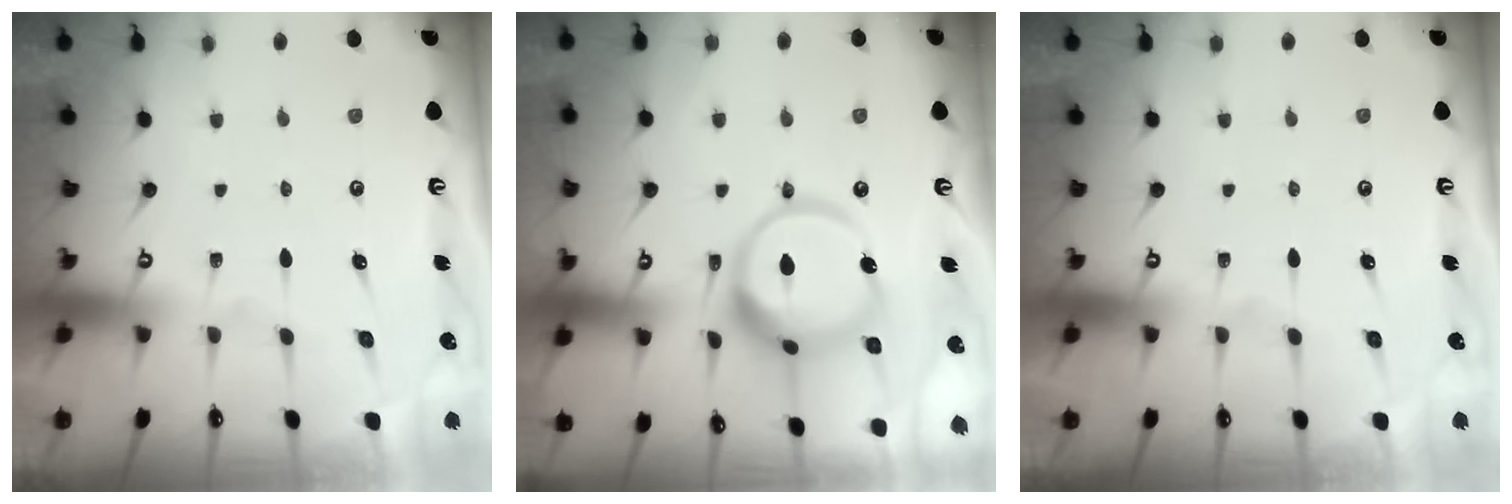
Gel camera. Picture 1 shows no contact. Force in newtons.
{"total": 16.8, "press": 16.7, "slide": 2.0}
{"total": 0.0}